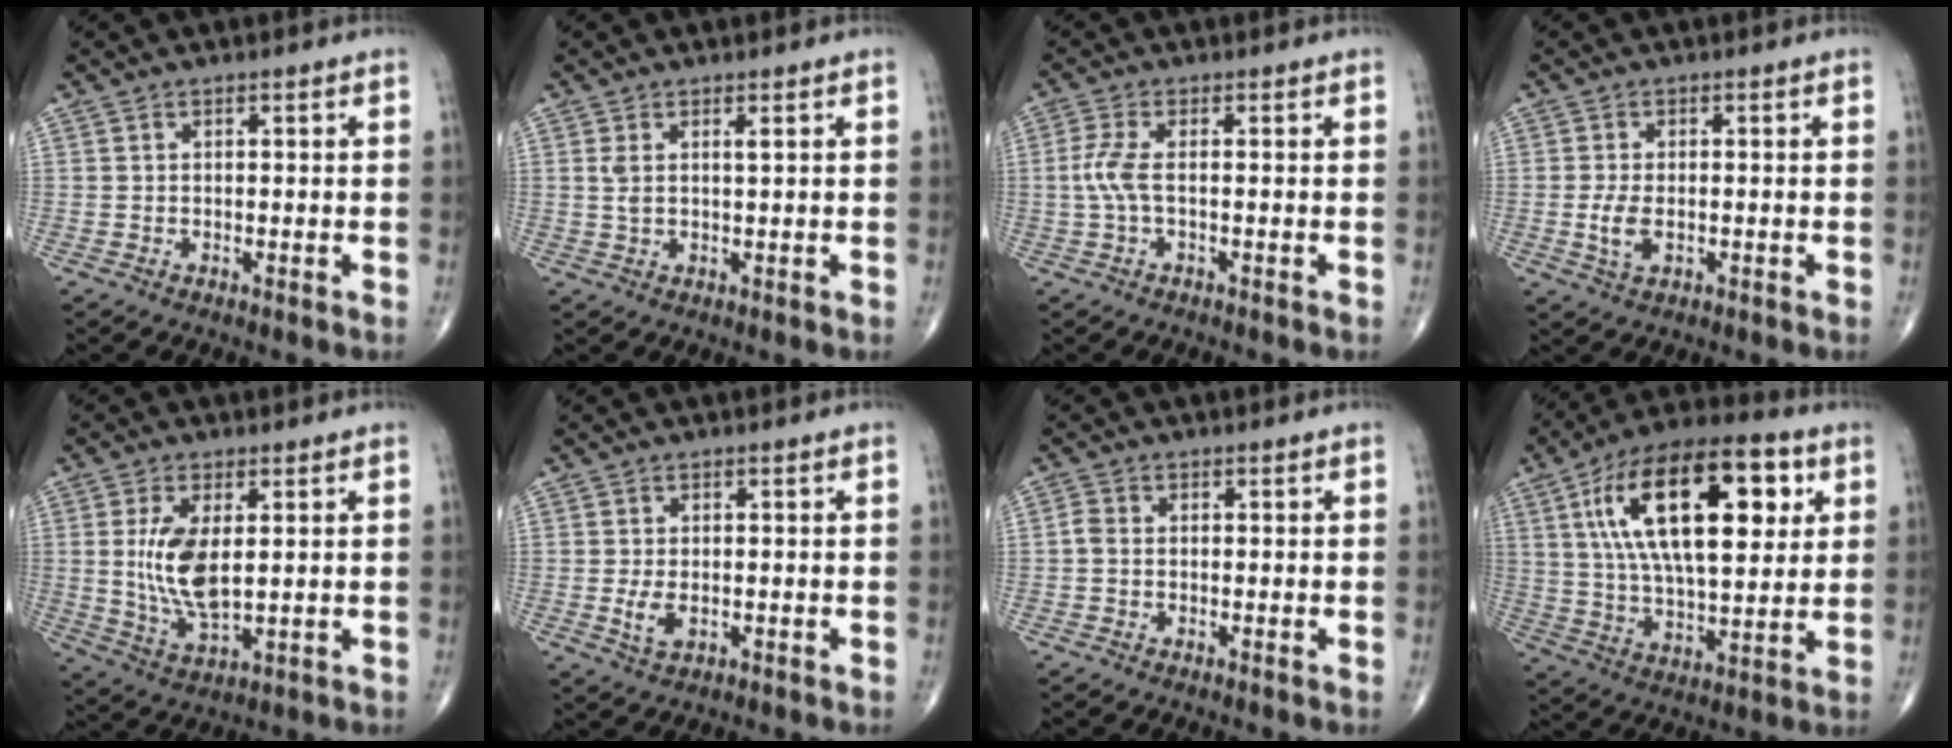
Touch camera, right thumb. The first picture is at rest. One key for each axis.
{"total": 2.3, "fx": 1.0, "fy": 0.5, "fz": 2.1, "tx": -0.045, "ty": 0.001, "tz": 0.023}
{"total": 3.9, "fx": -0.4, "fy": 1.1, "fz": 3.7, "tx": -0.104, "ty": 0.001, "tz": -0.013}
{"total": 4.0, "fx": -0.7, "fy": 2.1, "fz": 3.3, "tx": -0.071, "ty": -0.006, "tz": -0.012}
{"total": 10.0, "fx": 1.3, "fy": 4.5, "fz": 8.8, "tx": -0.174, "ty": -0.016, "tz": 0.035}
{"total": 3.3, "fx": -0.5, "fy": 1.8, "fz": 2.7, "tx": -0.056, "ty": -0.007, "tz": -0.007}
{"total": 1.5, "fx": -0.3, "fy": 1.1, "fz": 1.0, "tx": -0.018, "ty": 0.001, "tz": -0.010}
{"total": 25.5, "fx": 7.7, "fy": 11.3, "fz": 21.5, "tx": -0.351, "ty": -0.001, "tz": 0.122}